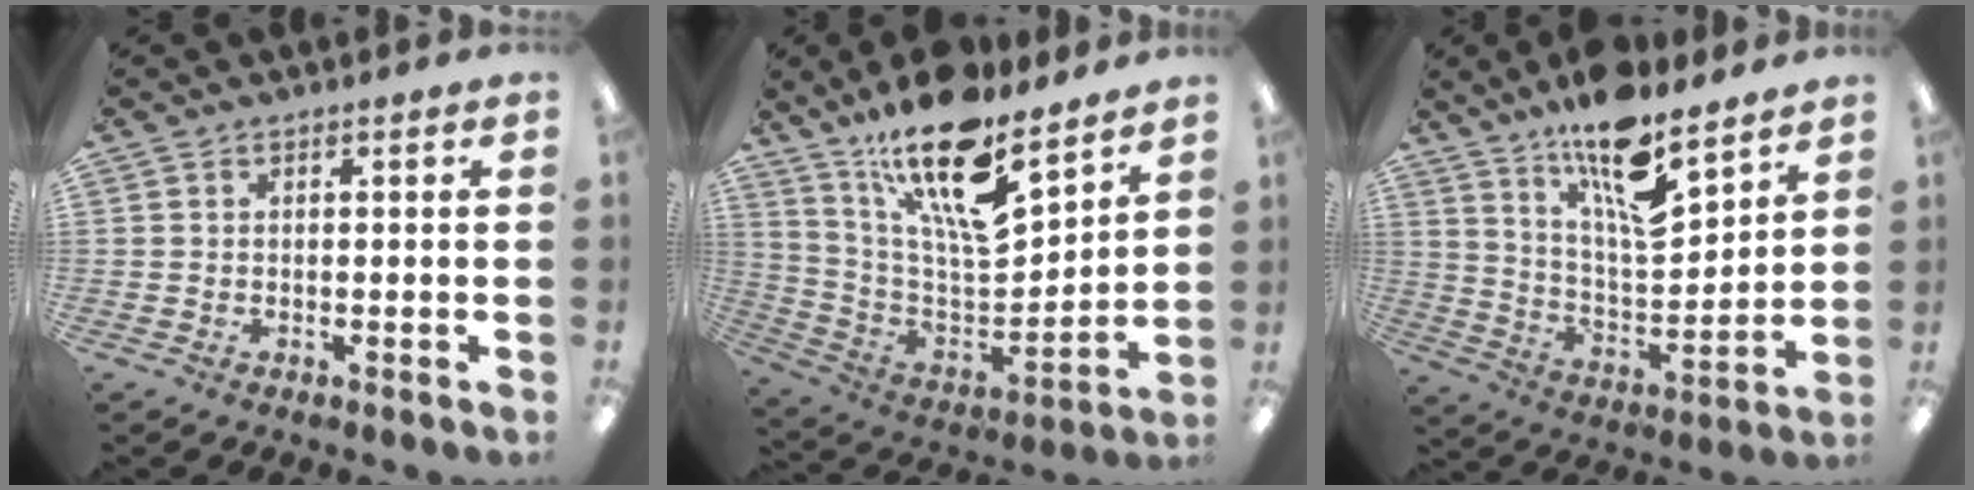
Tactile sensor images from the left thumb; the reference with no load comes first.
{"total": 20.6, "force": [14.3, 6.9, 13.1], "torque": [-0.232, -0.093, 0.248]}
{"total": 15.9, "force": [11.5, 4.9, 9.8], "torque": [-0.170, -0.070, 0.196]}